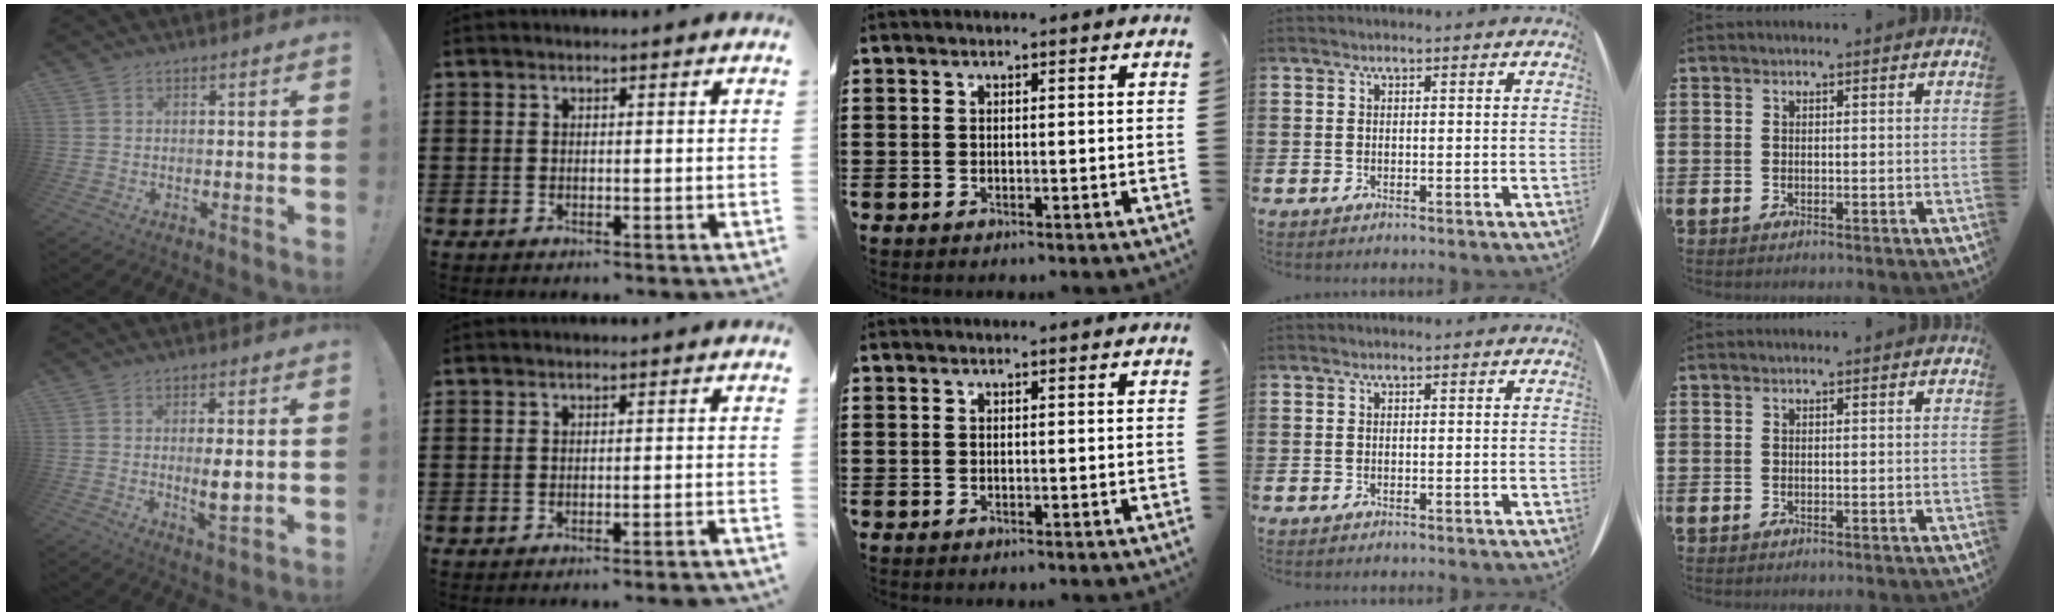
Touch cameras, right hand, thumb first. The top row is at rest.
{"thumb": {"total": 5.6, "force": [0.0, 1.4, 5.4], "torque": [-0.090, -0.010, -0.001]}, "index": {"total": 1.1, "force": [-1.0, -0.2, 0.4], "torque": [-0.007, 0.002, -0.020]}}